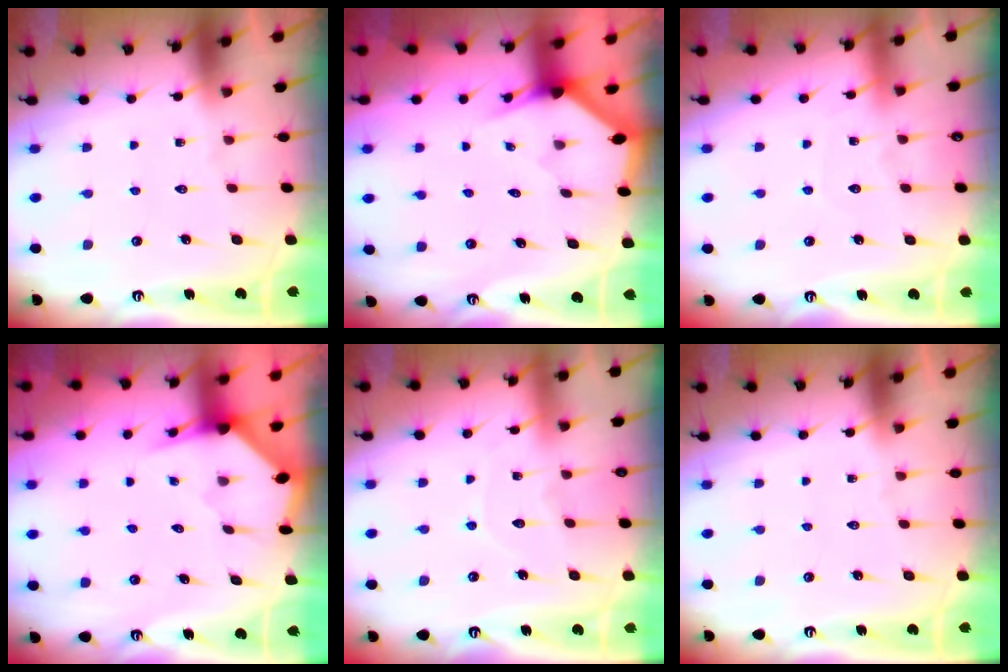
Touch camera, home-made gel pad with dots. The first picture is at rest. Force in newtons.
{"total": 2.2, "press": 2.2, "slide": 0.1}
{"total": 4.7, "press": 4.7, "slide": 0.7}
{"total": 3.2, "press": 3.2, "slide": 0.3}
{"total": 5.8, "press": 5.7, "slide": 0.5}
{"total": 0.0}